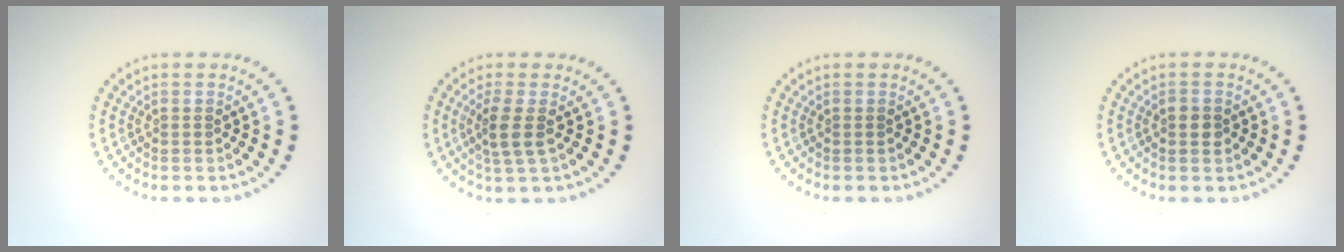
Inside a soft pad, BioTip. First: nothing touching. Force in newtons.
{"total": 2.5, "press": 1.9, "slide": 1.5}
{"total": 0.0}
{"total": 1.3, "press": 1.3, "slide": 0.1}